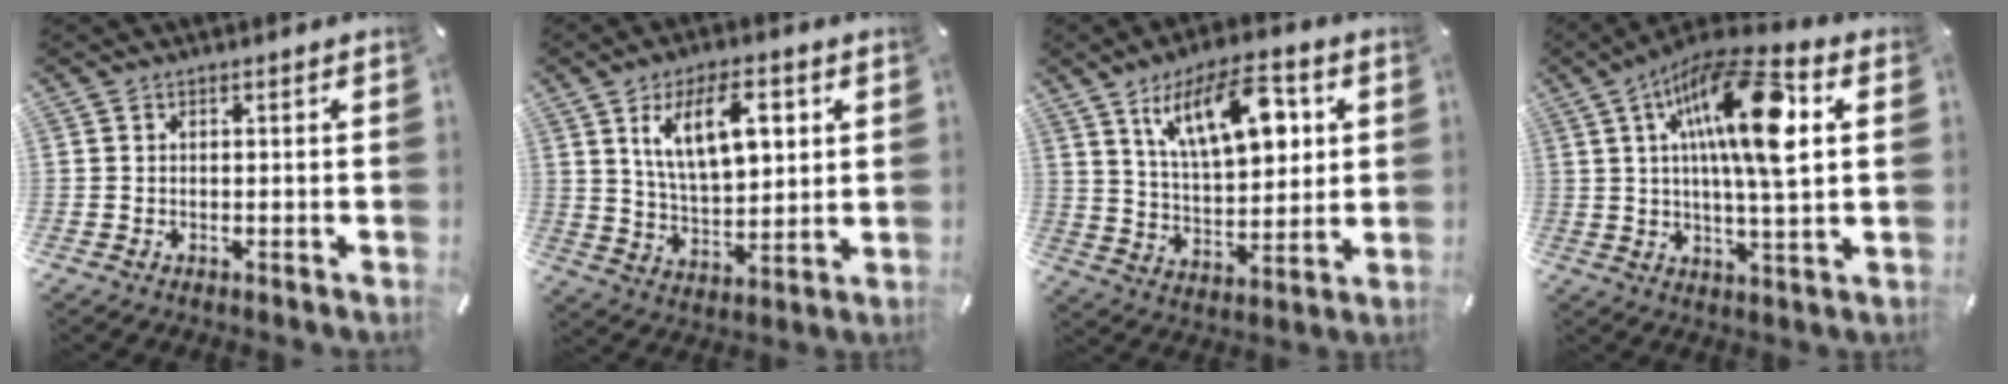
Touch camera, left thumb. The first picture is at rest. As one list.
[{"total": 15.0, "force": [6.3, 7.6, 11.2], "torque": [-0.203, -0.010, 0.106]}, {"total": 17.9, "force": [8.2, 8.7, 13.4], "torque": [-0.227, -0.016, 0.136]}, {"total": 19.8, "force": [5.7, 5.7, 18.1], "torque": [-0.323, -0.007, 0.078]}]